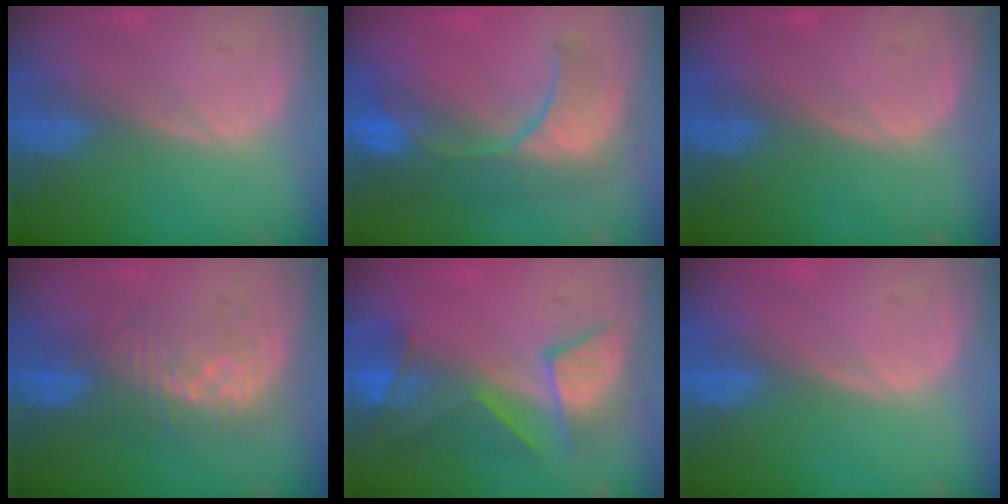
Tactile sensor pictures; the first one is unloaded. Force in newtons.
{"total": 10.3, "press": 9.0, "slide": 5.1}
{"total": 0.0}
{"total": 7.8, "press": 7.5, "slide": 2.0}
{"total": 8.7, "press": 8.2, "slide": 2.8}
{"total": 0.0}